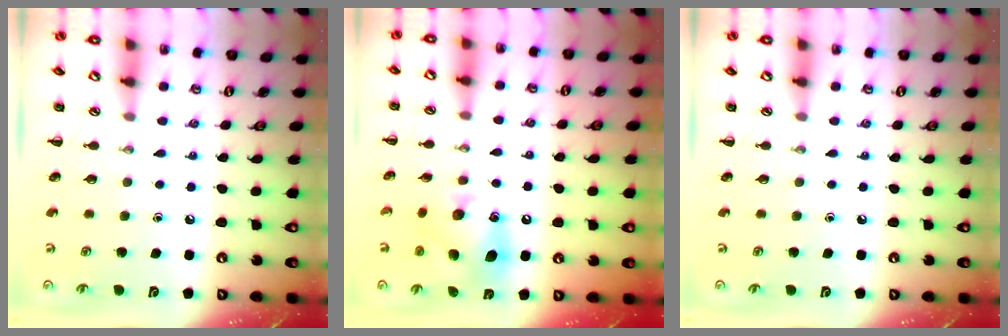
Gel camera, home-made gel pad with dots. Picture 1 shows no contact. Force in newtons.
{"total": 12.1, "press": 12.0, "slide": 1.6}
{"total": 0.0}